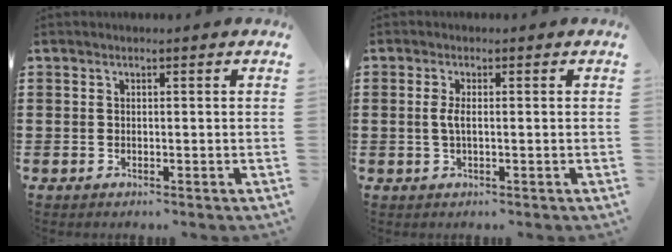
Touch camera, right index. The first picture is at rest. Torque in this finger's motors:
{"motor_torque": [0.96, 1.00, 0.28, 0.08]}